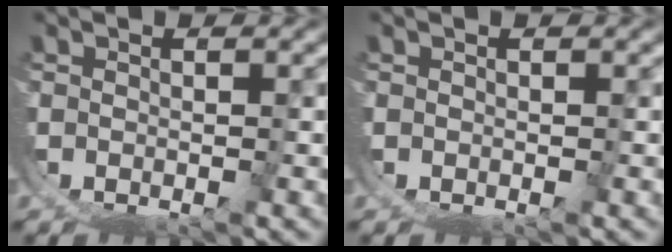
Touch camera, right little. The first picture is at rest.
{"total": 0.0}